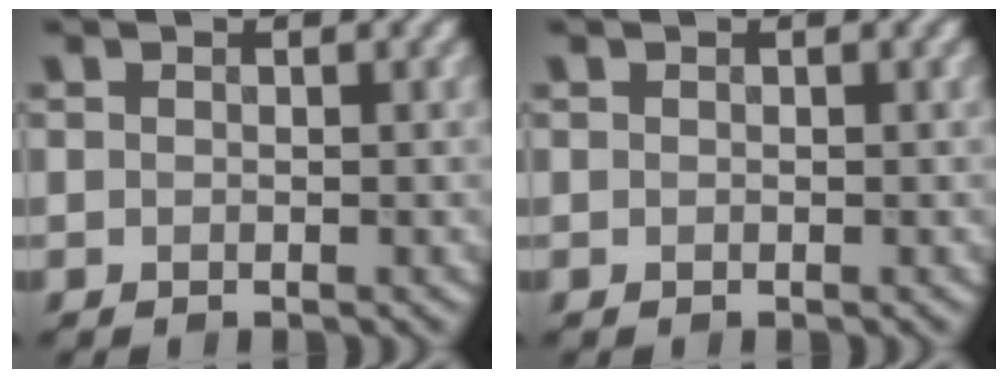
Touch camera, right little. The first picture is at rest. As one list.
[{"total": 0.0}]